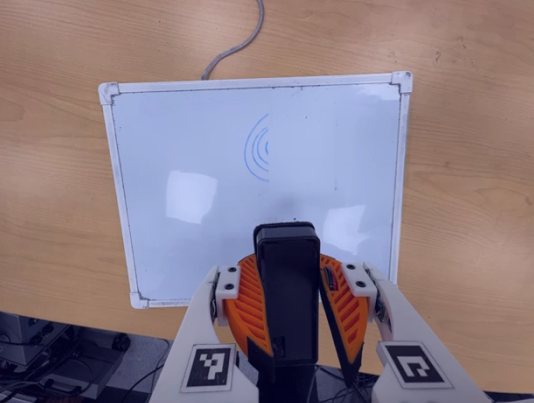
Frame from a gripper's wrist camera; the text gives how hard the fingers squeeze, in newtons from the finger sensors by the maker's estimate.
{"total": 12.6, "left": 11.7, "right": 13.5}